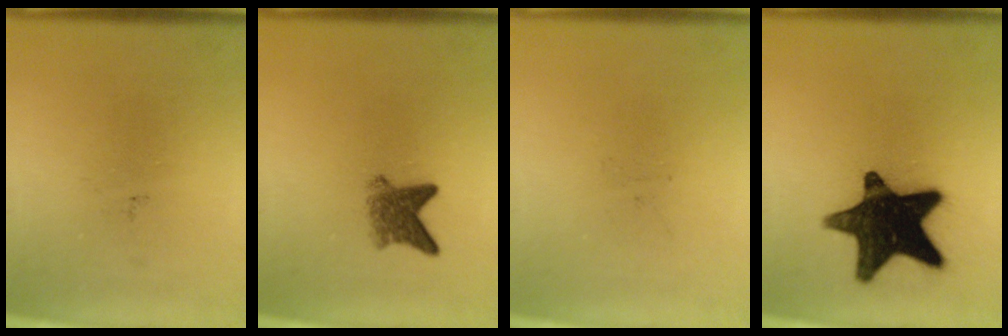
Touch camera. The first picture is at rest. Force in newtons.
{"total": 3.8}
{"total": 0.0}
{"total": 16.6}